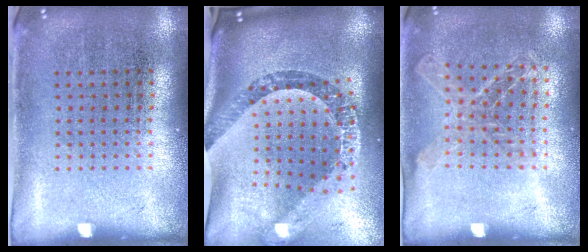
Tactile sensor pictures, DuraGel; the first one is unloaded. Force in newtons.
{"total": 2.6, "press": 1.9, "slide": 1.7}
{"total": 1.1, "press": 1.1, "slide": 0.1}